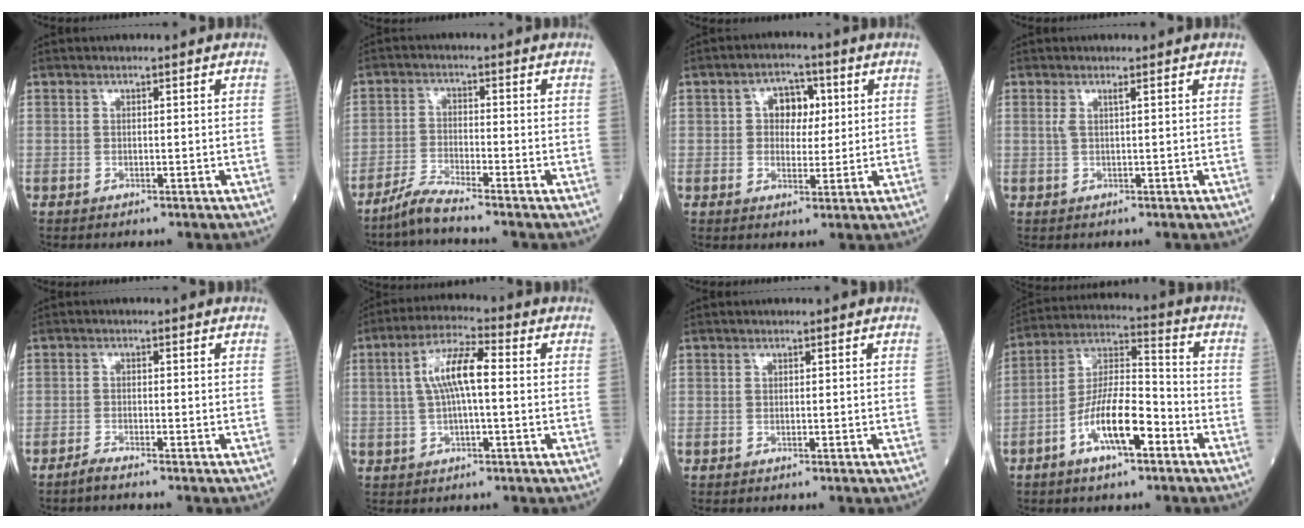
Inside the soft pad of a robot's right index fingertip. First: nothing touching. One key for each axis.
{"total": 4.3, "fx": -3.8, "fy": -1.1, "fz": 1.5, "tx": -0.037, "ty": -0.021, "tz": -0.083}
{"total": 5.2, "fx": 1.1, "fy": 3.5, "fz": 3.7, "tx": -0.052, "ty": 0.016, "tz": 0.018}
{"total": 1.2, "fx": 0.4, "fy": -0.1, "fz": 1.1, "tx": -0.032, "ty": 0.007, "tz": 0.009}
{"total": 1.7, "fx": -1.6, "fy": -0.5, "fz": 0.5, "tx": -0.018, "ty": -0.004, "tz": -0.034}
{"total": 7.9, "fx": 0.8, "fy": 1.6, "fz": 7.7, "tx": -0.152, "ty": 0.022, "tz": 0.012}
{"total": 0.0}
{"total": 11.3, "fx": -5.1, "fy": 3.0, "fz": 9.7, "tx": -0.188, "ty": 0.009, "tz": -0.095}